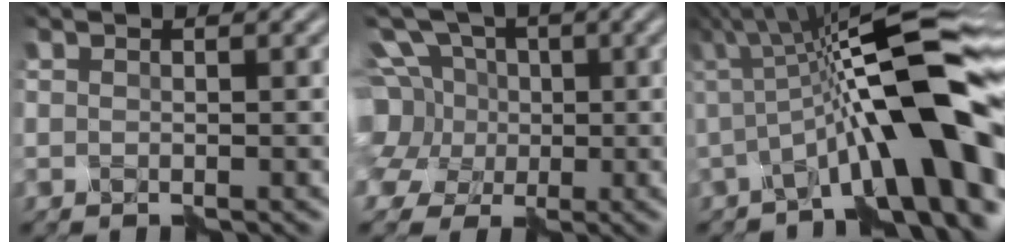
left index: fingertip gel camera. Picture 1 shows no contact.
{"total": 12.3, "force": [1.8, 10.5, 6.1], "torque": [-0.155, 0.037, -0.006]}
{"total": 12.9, "force": [-1.3, 2.4, 12.6], "torque": [-0.181, 0.024, -0.028]}